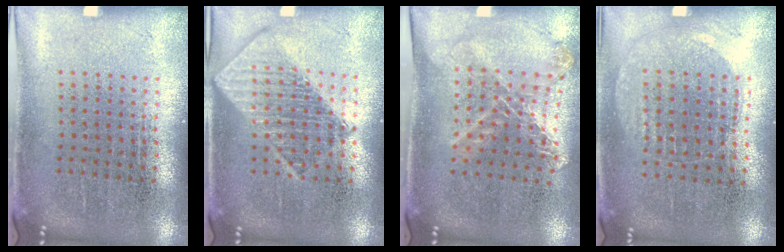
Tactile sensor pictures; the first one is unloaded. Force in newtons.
{"total": 1.6, "press": 1.6, "slide": 0.2}
{"total": 1.1, "press": 1.1, "slide": 0.3}
{"total": 1.0, "press": 0.9, "slide": 0.4}